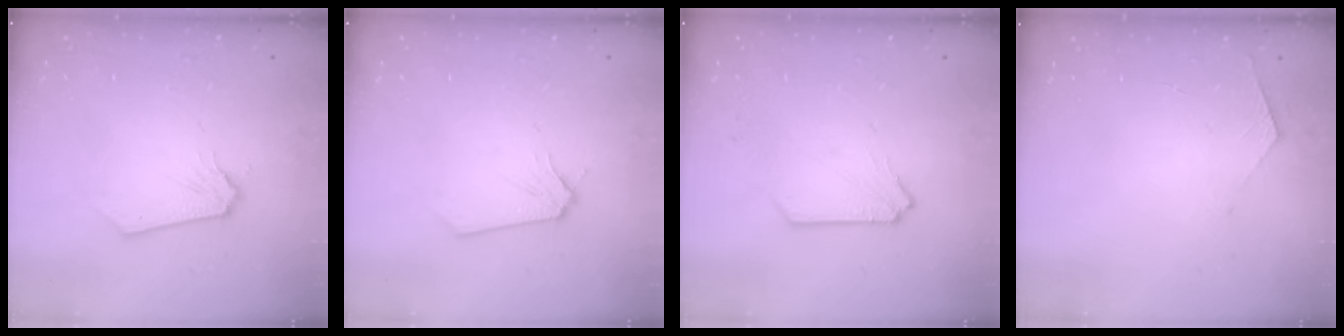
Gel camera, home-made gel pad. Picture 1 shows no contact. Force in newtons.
{"total": 0.0}
{"total": 1.4, "press": 1.4, "slide": 0.0}
{"total": 3.7, "press": 3.6, "slide": 0.4}